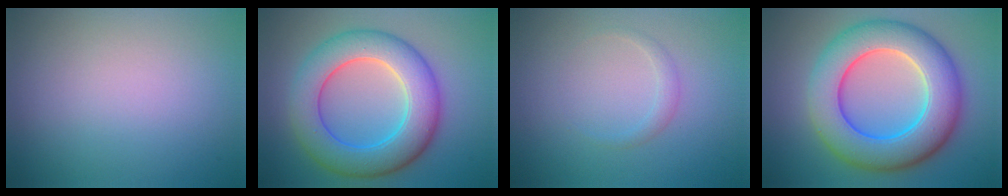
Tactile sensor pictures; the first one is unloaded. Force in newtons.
{"total": 8.5, "press": 8.4, "slide": 0.6}
{"total": 1.0, "press": 1.0, "slide": 0.1}
{"total": 10.5, "press": 10.5, "slide": 0.3}